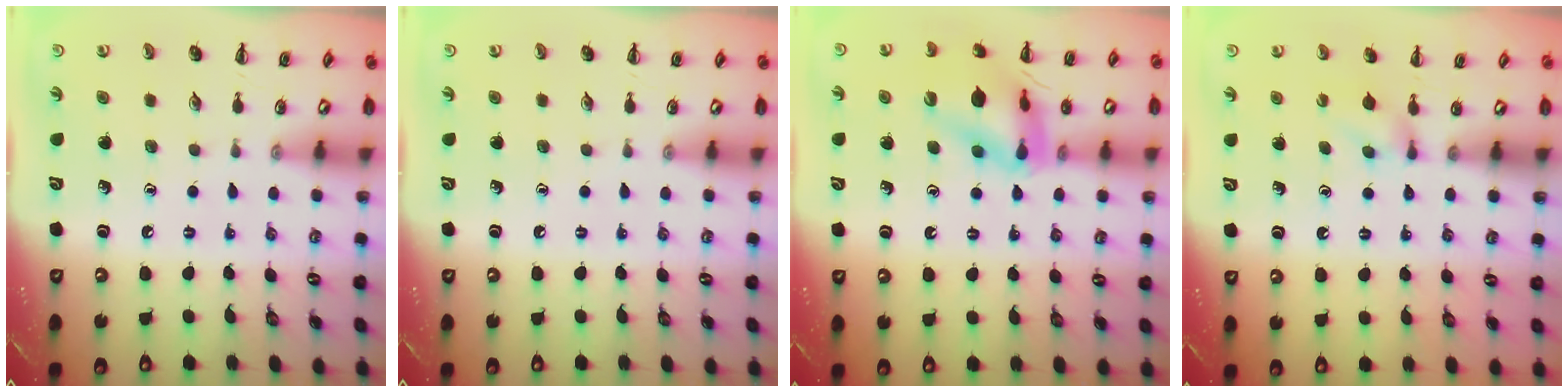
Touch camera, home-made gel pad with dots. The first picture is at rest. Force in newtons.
{"total": 0.0}
{"total": 13.2, "press": 13.1, "slide": 1.7}
{"total": 3.8, "press": 3.6, "slide": 1.3}